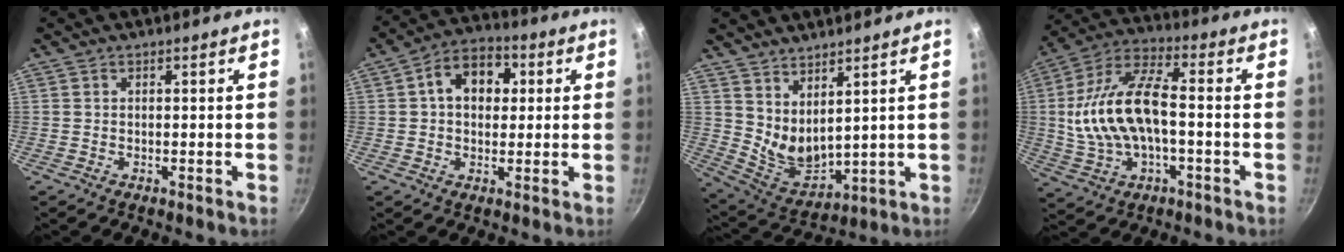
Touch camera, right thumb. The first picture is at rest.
{"total": 10.2, "force": [2.0, 7.4, 6.7], "torque": [-0.067, 0.017, 0.017]}
{"total": 8.8, "force": [5.2, 4.0, 6.0], "torque": [-0.088, -0.056, 0.115]}
{"total": 16.8, "force": [-1.1, 8.4, 14.5], "torque": [-0.277, 0.033, -0.024]}